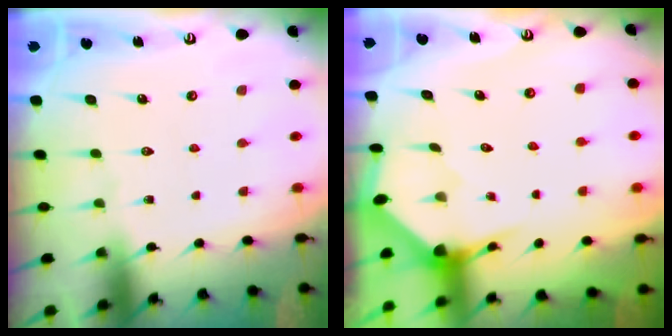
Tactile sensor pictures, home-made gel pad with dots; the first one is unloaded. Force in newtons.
{"total": 3.1, "press": 3.1, "slide": 0.1}